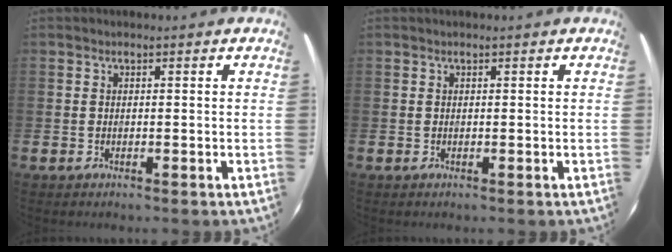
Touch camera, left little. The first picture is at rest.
{"total": 0.0}